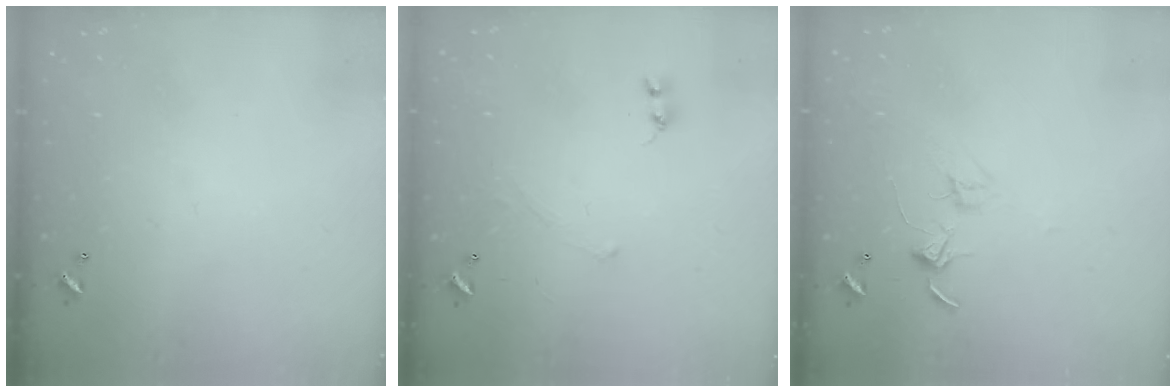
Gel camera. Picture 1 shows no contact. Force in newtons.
{"total": 0.7, "press": 0.4, "slide": 0.5}
{"total": 2.8, "press": 2.8, "slide": 0.2}